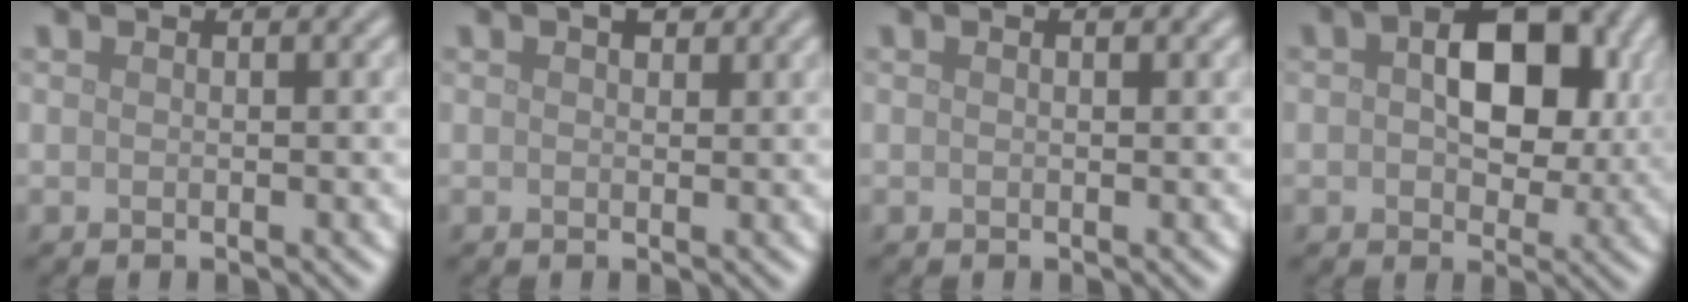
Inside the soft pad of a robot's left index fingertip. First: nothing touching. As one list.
[{"total": 1.4, "force": [0.7, 0.8, 0.9], "torque": [-0.010, 0.003, 0.009]}, {"total": 0.6, "force": [0.3, 0.2, 0.4], "torque": [-0.005, 0.001, 0.004]}, {"total": 9.4, "force": [1.8, 5.8, 7.1], "torque": [-0.093, 0.010, 0.019]}]